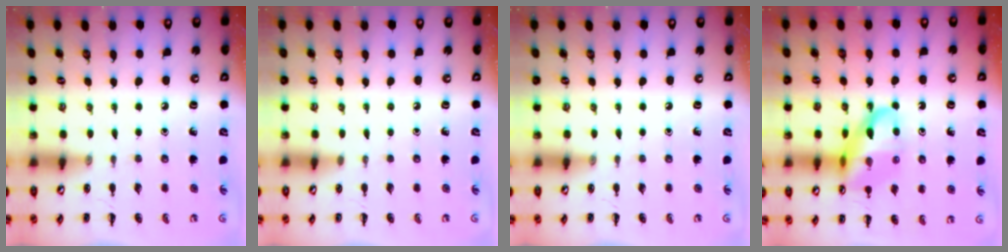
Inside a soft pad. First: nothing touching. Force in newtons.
{"total": 0.0}
{"total": 0.0}
{"total": 16.8, "press": 16.5, "slide": 3.2}